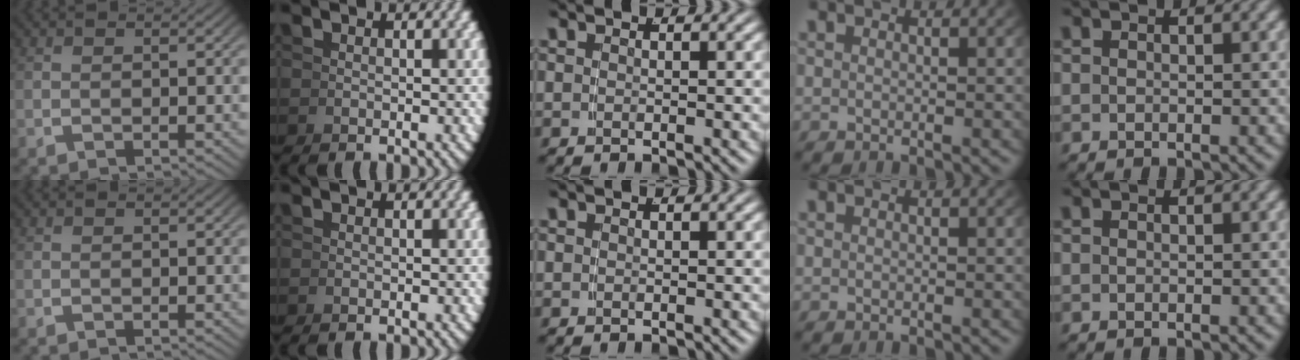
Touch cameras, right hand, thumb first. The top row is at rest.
{}